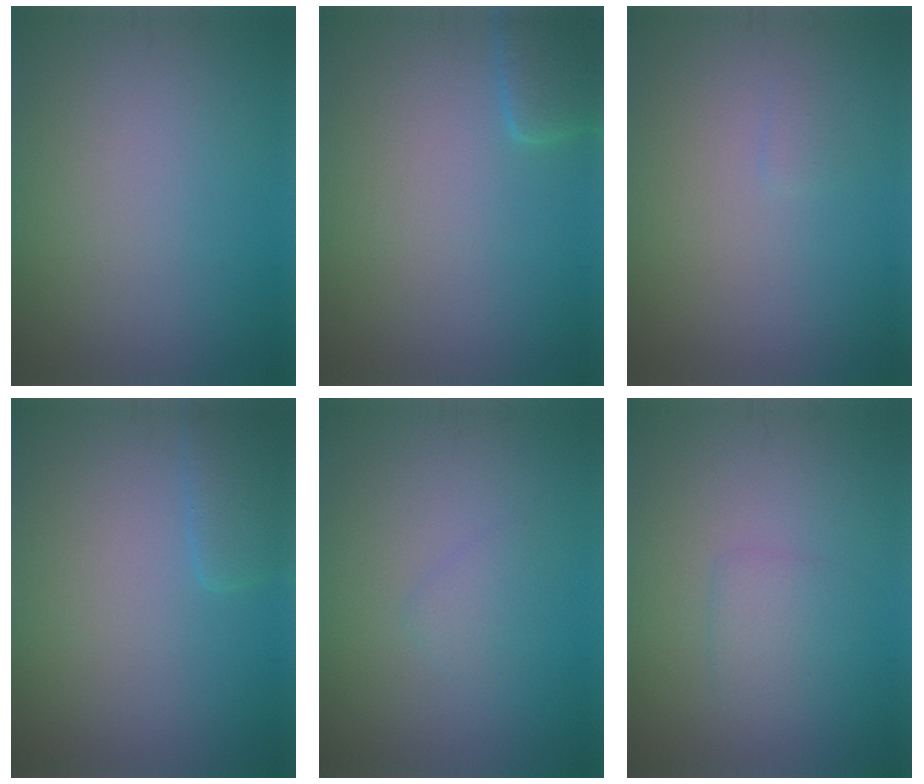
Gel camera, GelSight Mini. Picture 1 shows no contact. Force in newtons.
{"total": 2.3, "press": 2.3, "slide": 0.2}
{"total": 0.5, "press": 0.5, "slide": 0.1}
{"total": 1.9, "press": 1.8, "slide": 0.3}
{"total": 1.2, "press": 1.2, "slide": 0.1}
{"total": 1.8, "press": 1.8, "slide": 0.1}